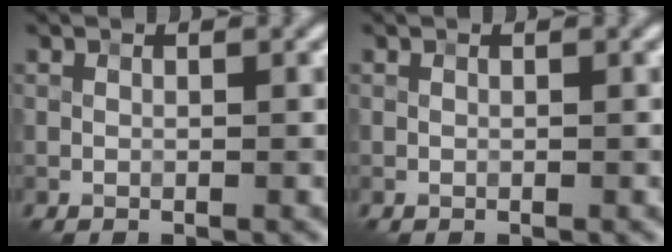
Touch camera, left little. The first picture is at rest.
{"total": 0.0}